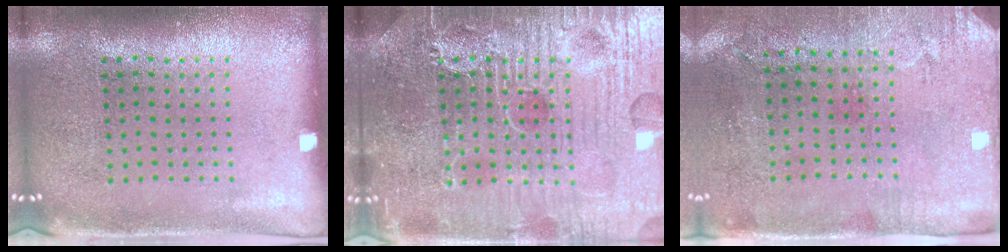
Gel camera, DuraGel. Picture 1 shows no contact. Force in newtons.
{"total": 7.2, "press": 7.2, "slide": 0.7}
{"total": 2.9, "press": 2.4, "slide": 1.7}